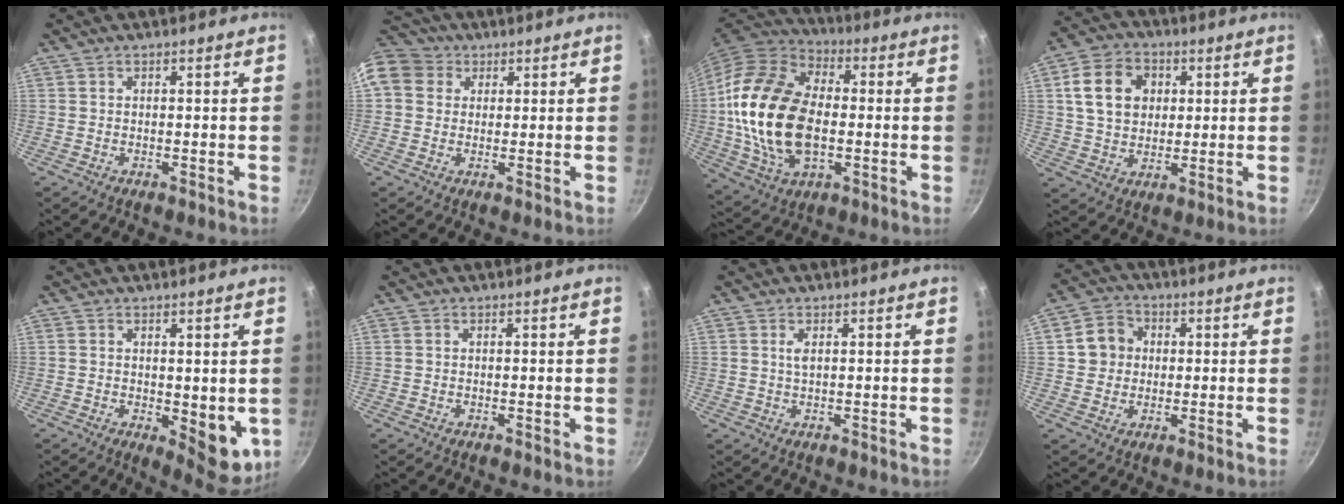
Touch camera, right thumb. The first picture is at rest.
{"total": 11.8, "force": [3.4, 10.1, 5.2], "torque": [-0.099, 0.026, 0.049]}
{"total": 23.2, "force": [-0.9, 14.5, 18.1], "torque": [-0.335, 0.016, -0.019]}
{"total": 12.0, "force": [3.0, 9.3, 7.0], "torque": [-0.105, 0.006, 0.044]}
{"total": 7.8, "force": [-0.3, 3.7, 6.9], "torque": [-0.063, -0.014, 0.005]}
{"total": 0.0}
{"total": 1.4, "force": [0.5, 0.5, 1.2], "torque": [-0.026, -0.001, 0.011]}
{"total": 6.9, "force": [1.0, 6.3, 2.8], "torque": [-0.013, 0.010, 0.006]}